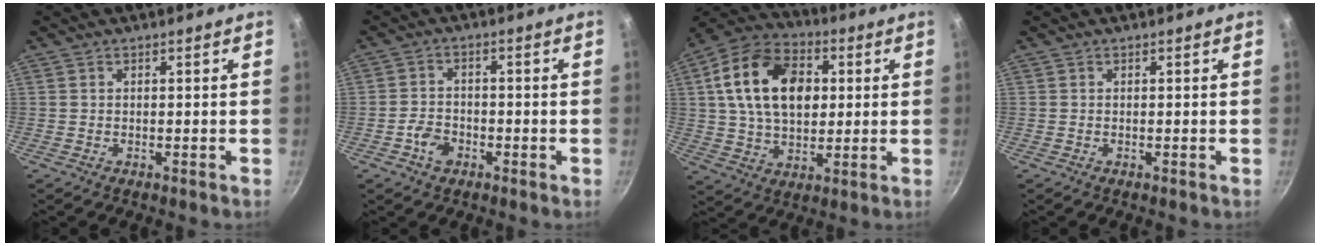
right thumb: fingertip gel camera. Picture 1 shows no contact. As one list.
[{"total": 4.3, "force": [-2.1, 3.0, 2.2], "torque": [-0.035, 0.021, -0.042]}, {"total": 19.3, "force": [3.7, 13.0, 13.8], "torque": [-0.214, 0.013, 0.053]}, {"total": 0.0}]